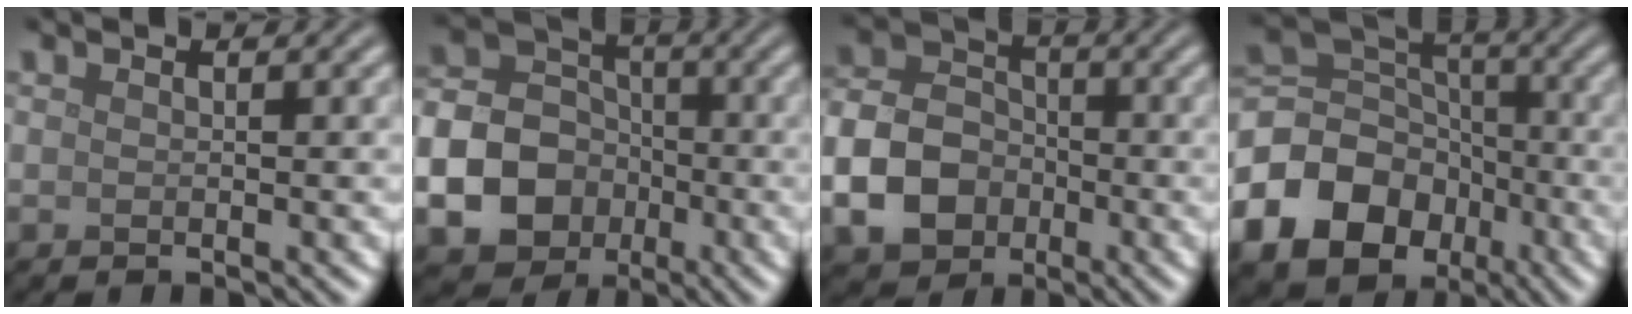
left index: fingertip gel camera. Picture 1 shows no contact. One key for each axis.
{"total": 13.0, "fx": -4.4, "fy": 11.4, "fz": 4.5, "tx": -0.109, "ty": -0.046, "tz": -0.092}
{"total": 6.8, "fx": -2.3, "fy": 5.3, "fz": 3.5, "tx": -0.073, "ty": -0.001, "tz": -0.055}
{"total": 13.5, "fx": -6.2, "fy": 10.9, "fz": 5.0, "tx": -0.125, "ty": -0.024, "tz": -0.127}